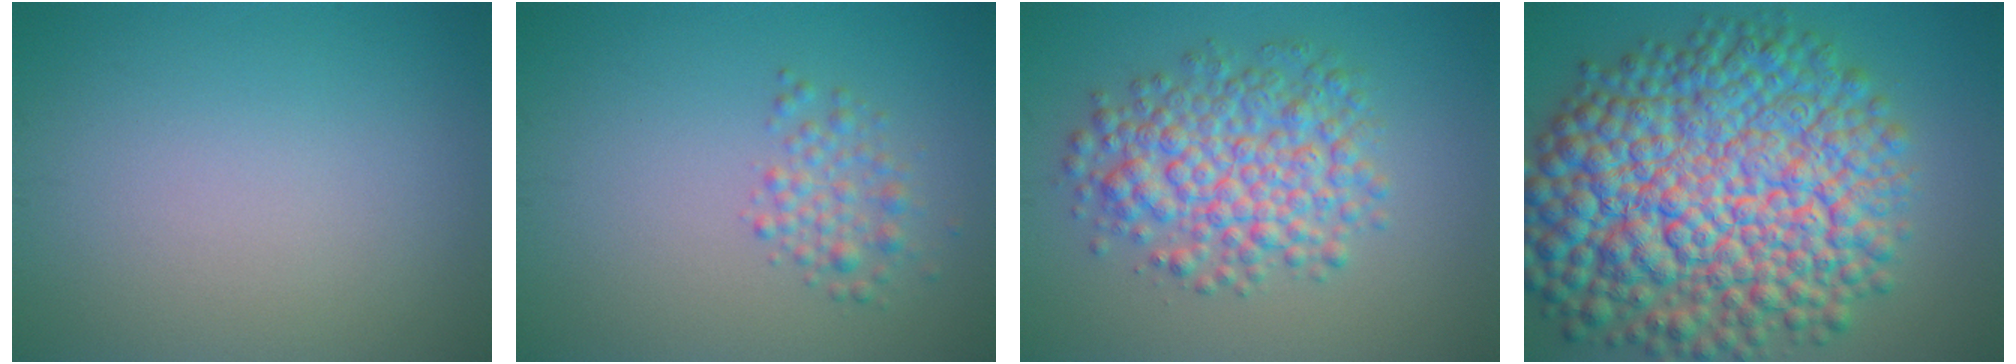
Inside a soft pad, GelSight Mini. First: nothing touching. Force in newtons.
{"total": 2.2, "press": 2.2, "slide": 0.1}
{"total": 6.4, "press": 6.4, "slide": 0.1}
{"total": 16.7, "press": 16.7, "slide": 0.4}